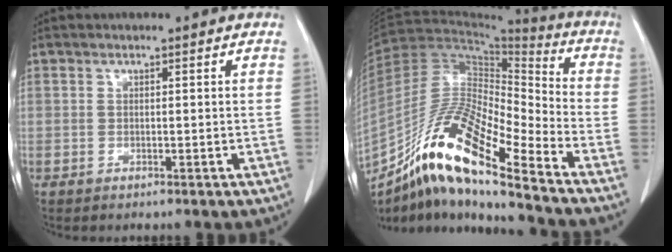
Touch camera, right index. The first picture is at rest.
{"total": 19.0, "force": [-13.4, 1.9, 13.3], "torque": [-0.264, -0.006, -0.245]}